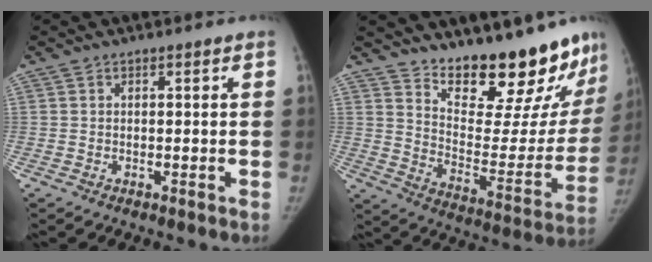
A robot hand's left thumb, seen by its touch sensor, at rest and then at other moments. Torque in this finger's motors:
{"motor_torque": [0.34, 0.42, 0.16, -0.07, 0.02]}